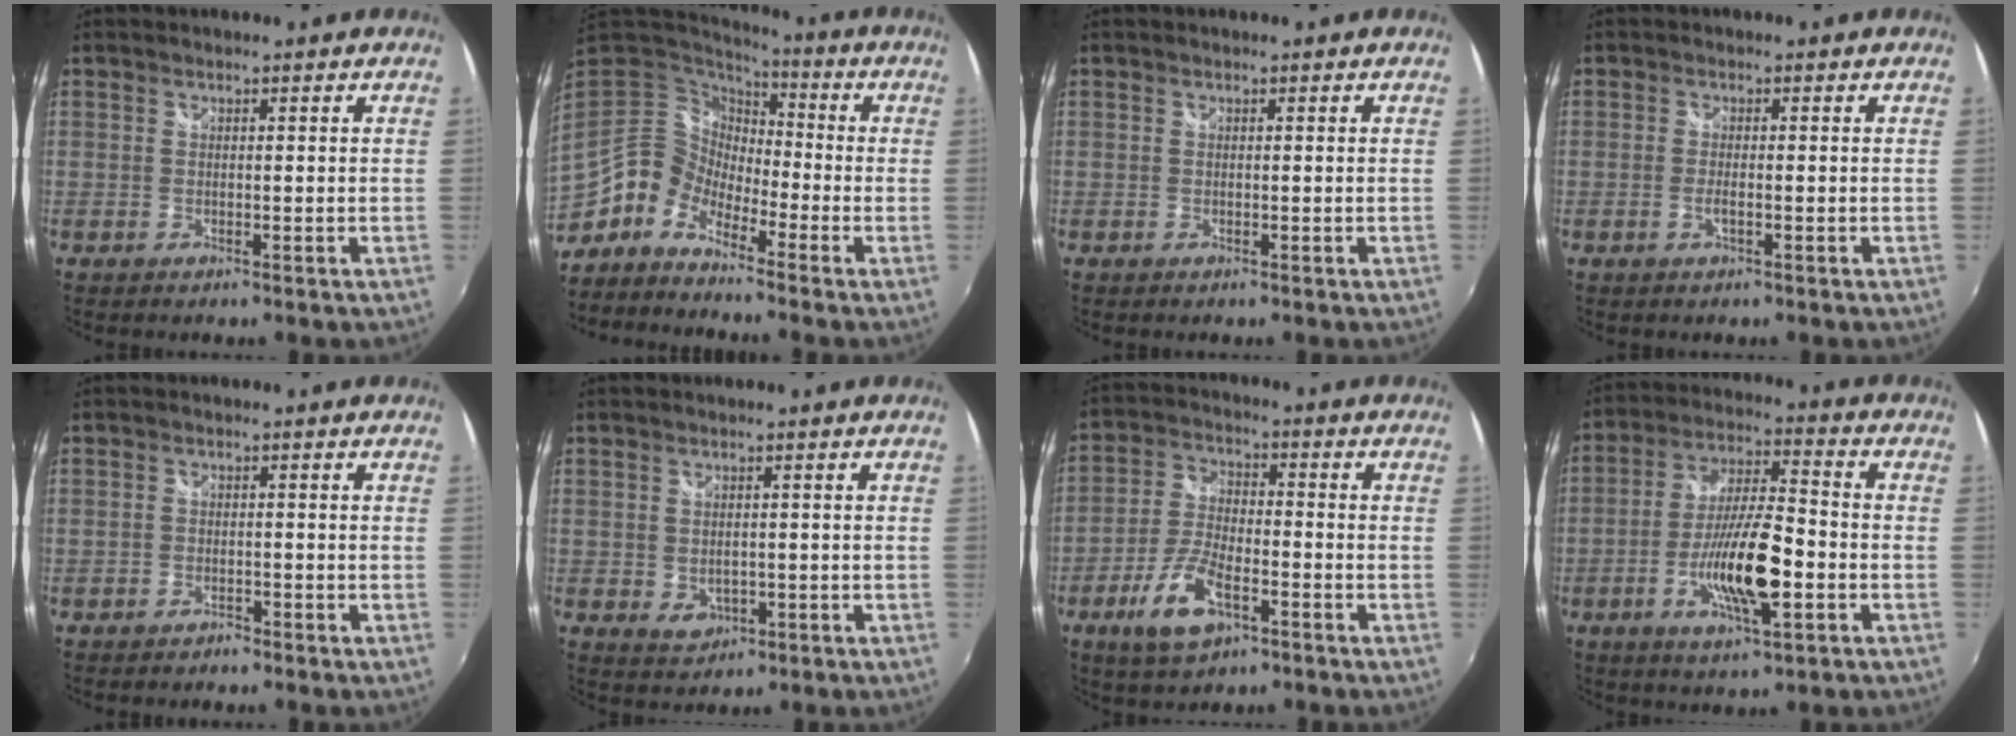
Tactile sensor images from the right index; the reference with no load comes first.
{"total": 9.7, "force": [-5.0, 7.3, 4.0], "torque": [-0.071, 0.022, -0.118]}
{"total": 0.0}
{"total": 1.6, "force": [-0.6, 0.2, 1.5], "torque": [-0.031, -0.004, -0.009]}
{"total": 1.9, "force": [-1.7, 0.7, 0.3], "torque": [-0.008, -0.004, -0.029]}
{"total": 3.7, "force": [-0.6, 2.9, 2.2], "torque": [-0.038, -0.006, -0.005]}
{"total": 10.1, "force": [-5.2, 4.3, 7.5], "torque": [-0.164, -0.005, -0.096]}
{"total": 13.5, "force": [-4.4, 3.3, 12.4], "torque": [-0.242, -0.005, -0.080]}